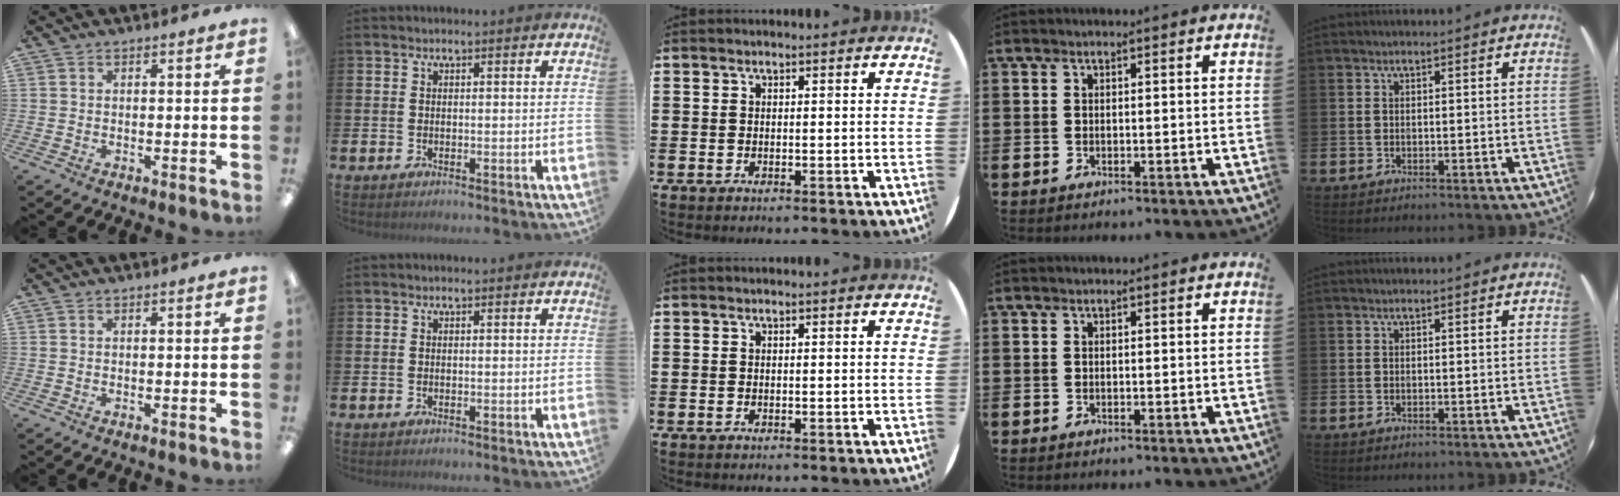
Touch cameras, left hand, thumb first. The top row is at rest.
{}